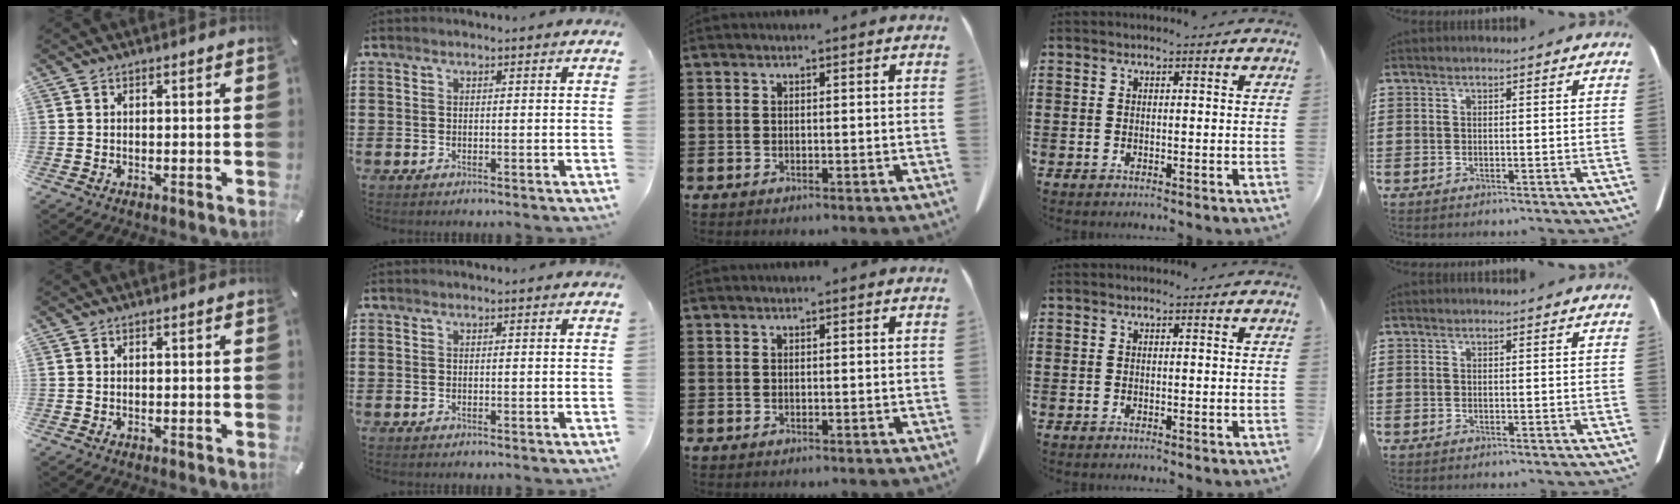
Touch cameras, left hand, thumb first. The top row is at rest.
{}